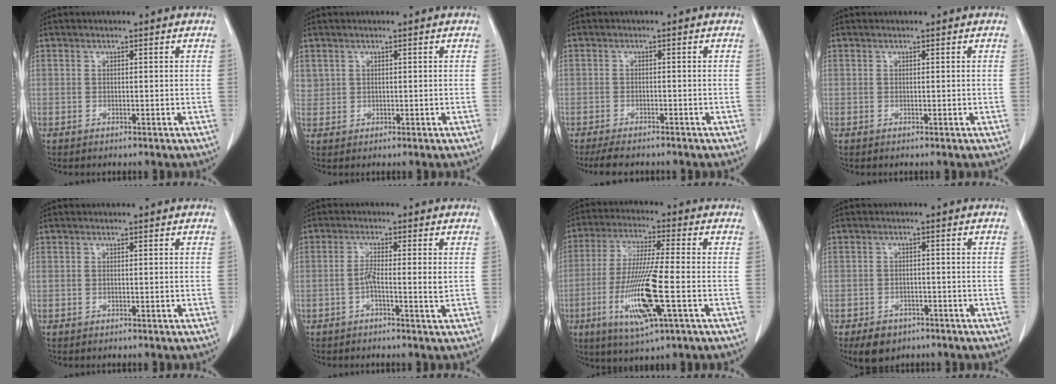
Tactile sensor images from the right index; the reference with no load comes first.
{"total": 1.8, "force": [0.8, 1.6, 0.3], "torque": [0.004, 0.012, 0.017]}
{"total": 5.6, "force": [-4.8, 1.5, 2.4], "torque": [-0.031, -0.008, -0.068]}
{"total": 0.0}
{"total": 0.0}
{"total": 3.5, "force": [-0.5, 0.1, 3.4], "torque": [-0.062, 0.004, -0.010]}
{"total": 13.7, "force": [-4.1, 0.7, 13.0], "torque": [-0.266, -0.020, -0.076]}
{"total": 4.6, "force": [-3.1, 3.0, 1.6], "torque": [-0.023, 0.002, -0.041]}